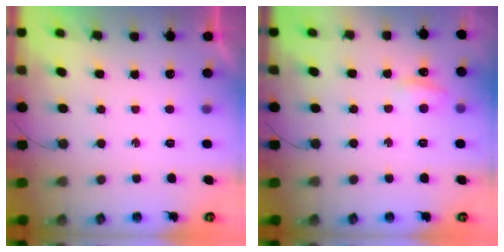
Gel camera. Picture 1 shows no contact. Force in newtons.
{"total": 6.7, "press": 6.6, "slide": 0.8}